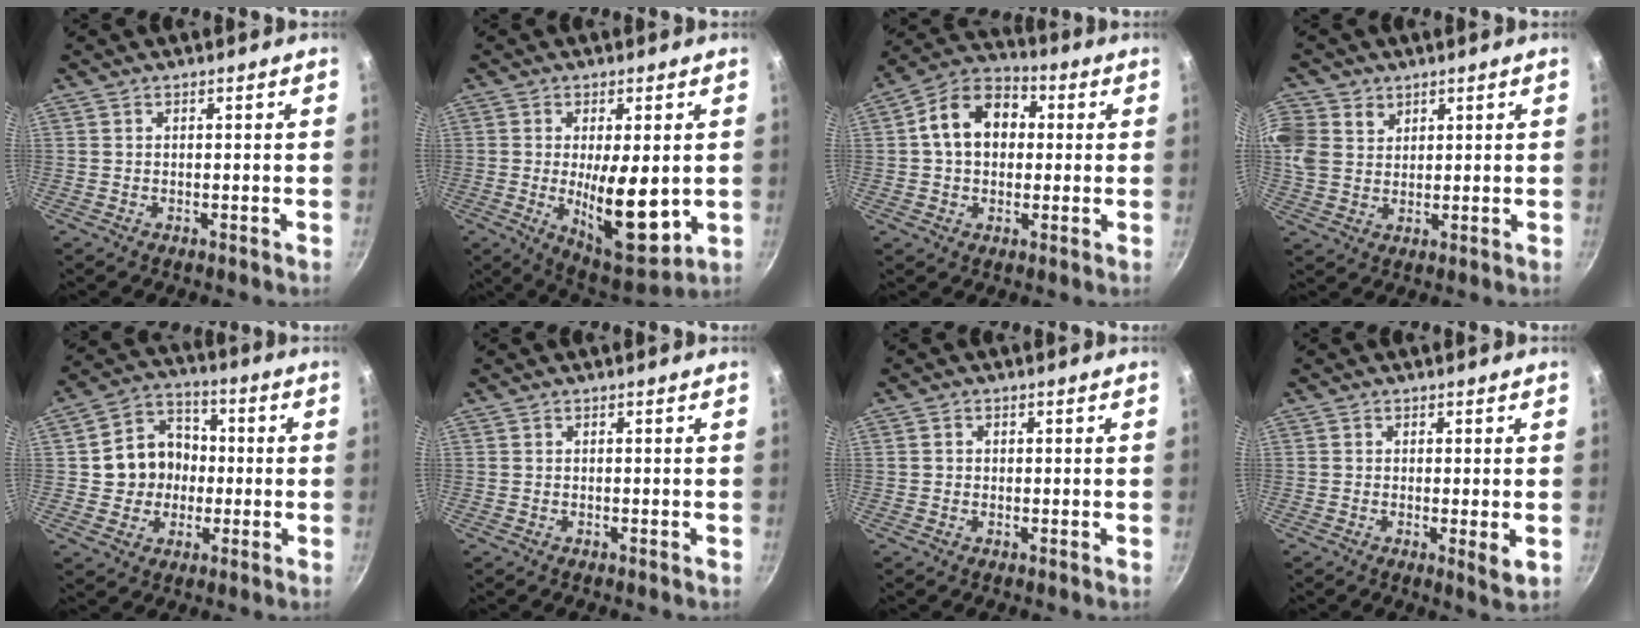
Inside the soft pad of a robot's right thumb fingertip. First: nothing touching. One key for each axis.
{"total": 14.1, "fx": -0.7, "fy": 5.2, "fz": 13.0, "tx": -0.183, "ty": -0.023, "tz": 0.002}
{"total": 12.6, "fx": 1.6, "fy": 9.4, "fz": 8.2, "tx": -0.104, "ty": 0.028, "tz": 0.006}
{"total": 11.3, "fx": 4.1, "fy": 9.3, "fz": 4.9, "tx": -0.116, "ty": 0.012, "tz": 0.081}
{"total": 11.8, "fx": -0.2, "fy": 10.5, "fz": 5.3, "tx": -0.051, "ty": 0.027, "tz": -0.012}
{"total": 0.0}
{"total": 1.3, "fx": 0.1, "fy": 1.3, "fz": 0.5, "tx": -0.003, "ty": 0.002, "tz": -0.001}
{"total": 3.0, "fx": -0.1, "fy": 0.6, "fz": 3.0, "tx": -0.047, "ty": -0.013, "tz": -0.003}